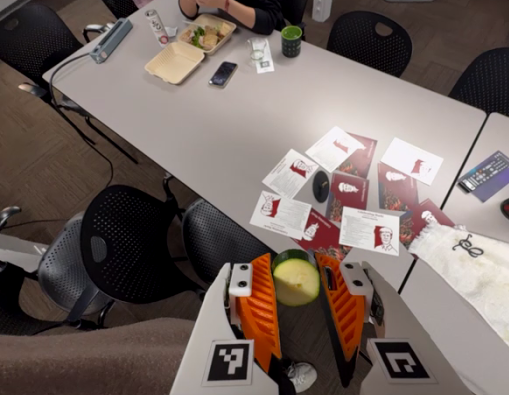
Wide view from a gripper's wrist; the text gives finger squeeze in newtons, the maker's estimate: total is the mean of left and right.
{"total": 11.2, "left": 11.1, "right": 11.4}